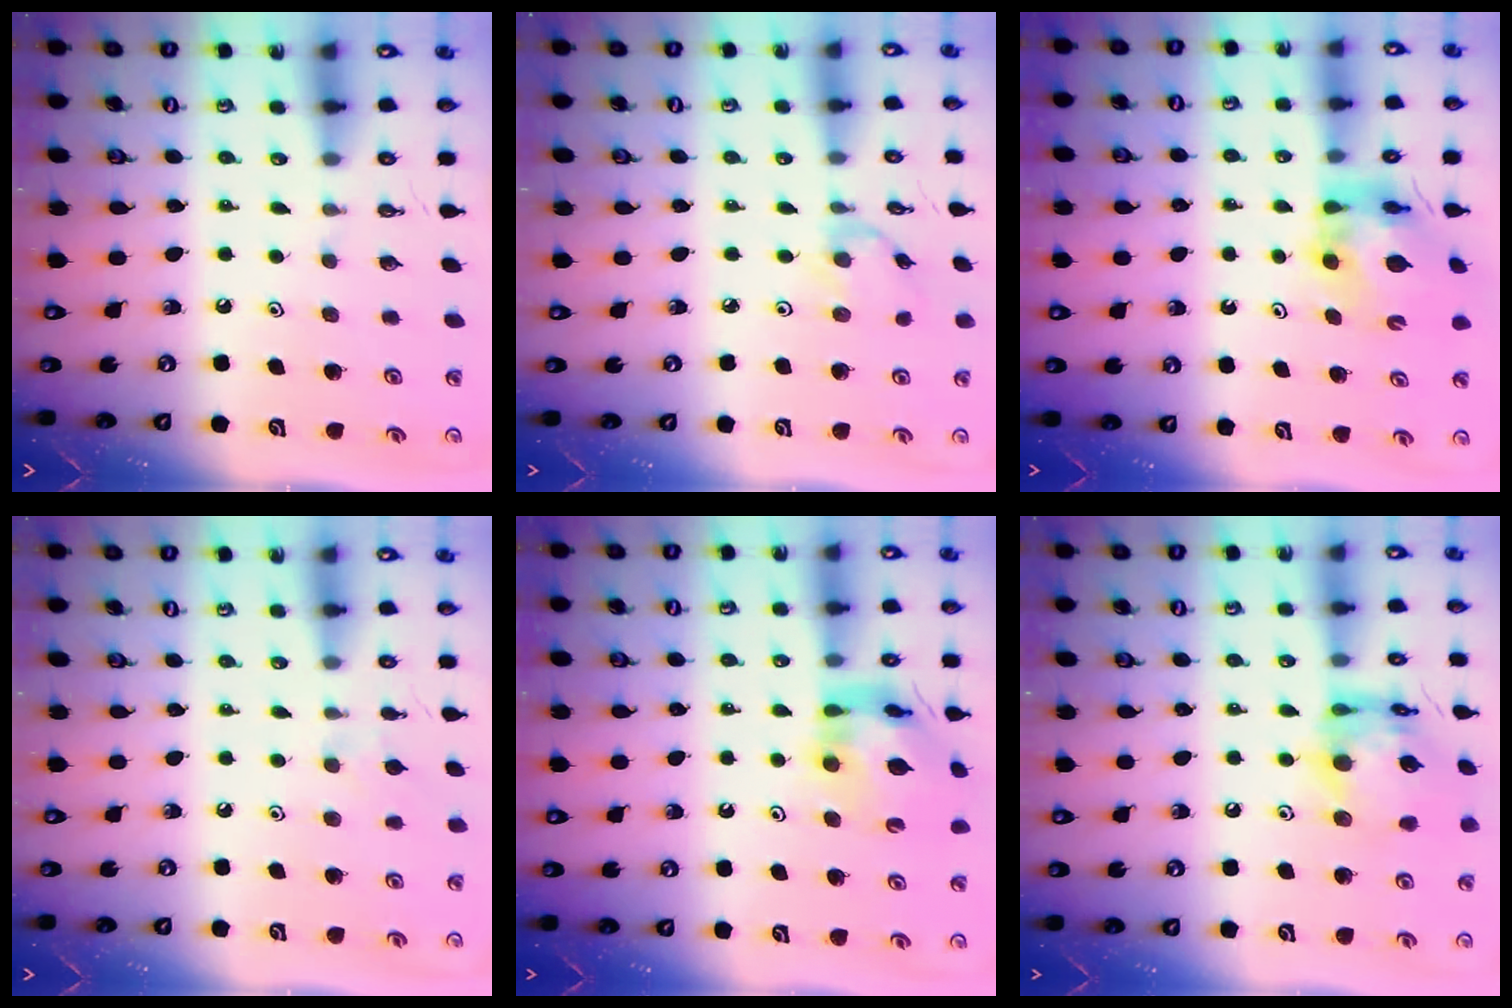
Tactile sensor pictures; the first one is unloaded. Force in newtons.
{"total": 1.3, "press": 1.2, "slide": 0.4}
{"total": 10.4, "press": 10.3, "slide": 1.2}
{"total": 3.7, "press": 3.7, "slide": 0.6}
{"total": 12.3, "press": 12.2, "slide": 1.5}
{"total": 16.0, "press": 15.9, "slide": 1.6}